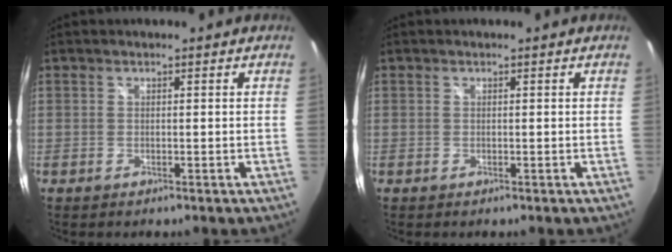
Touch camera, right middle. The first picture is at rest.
{"total": 0.0}